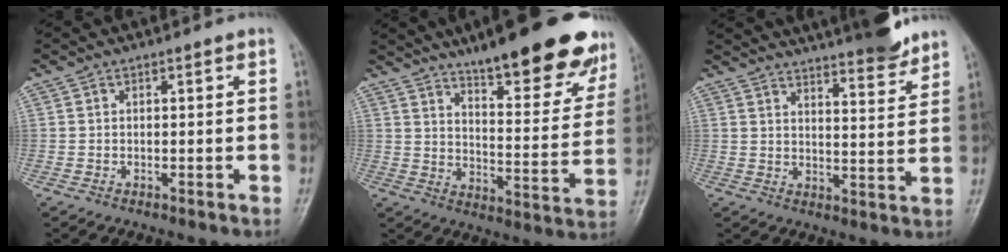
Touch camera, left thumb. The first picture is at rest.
{"total": 24.6, "force": [17.7, 6.5, 15.8], "torque": [-0.173, -0.076, 0.243]}
{"total": 15.7, "force": [13.7, 2.6, 7.1], "torque": [-0.080, -0.068, 0.185]}